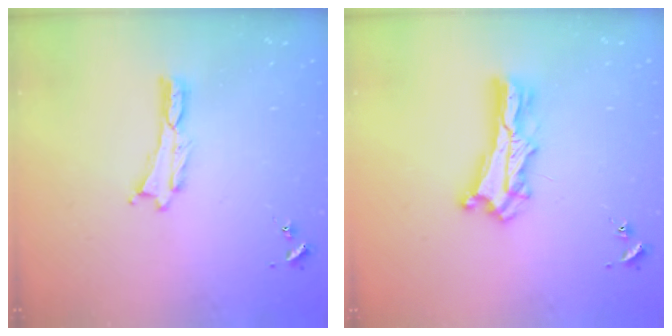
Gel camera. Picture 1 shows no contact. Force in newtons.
{"total": 6.7, "press": 6.6, "slide": 0.5}